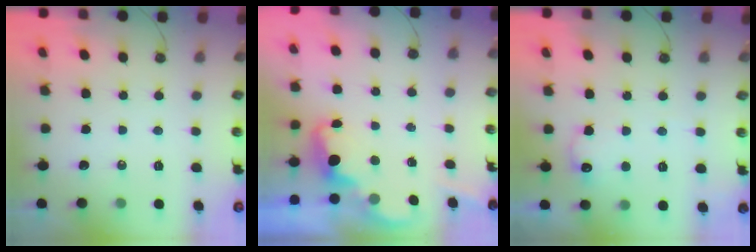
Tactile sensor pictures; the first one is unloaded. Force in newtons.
{"total": 2.3, "press": 2.2, "slide": 0.5}
{"total": 9.8, "press": 9.8, "slide": 0.5}